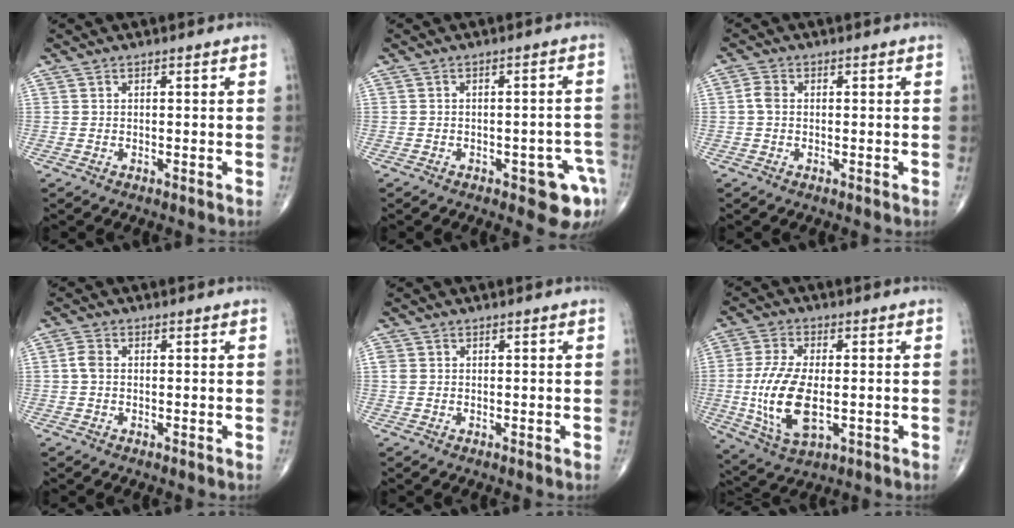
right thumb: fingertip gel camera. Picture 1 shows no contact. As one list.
[{"total": 7.4, "force": [-3.6, 3.0, 5.7], "torque": [-0.044, 0.020, -0.039]}, {"total": 2.2, "force": [-0.1, 1.6, 1.5], "torque": [-0.031, 0.005, -0.006]}, {"total": 2.3, "force": [0.0, 1.6, 1.7], "torque": [-0.035, 0.004, -0.004]}, {"total": 1.3, "force": [0.2, 1.1, 0.6], "torque": [-0.013, 0.003, 0.006]}, {"total": 13.6, "force": [-1.7, 6.7, 11.8], "torque": [-0.245, -0.008, -0.024]}]